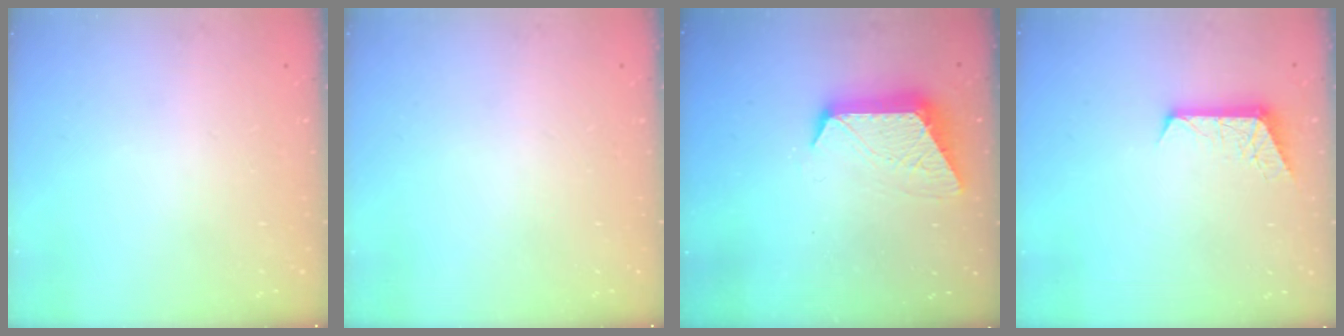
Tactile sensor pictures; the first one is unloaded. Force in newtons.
{"total": 0.0}
{"total": 10.7, "press": 10.7, "slide": 0.7}
{"total": 7.1, "press": 7.1, "slide": 0.6}